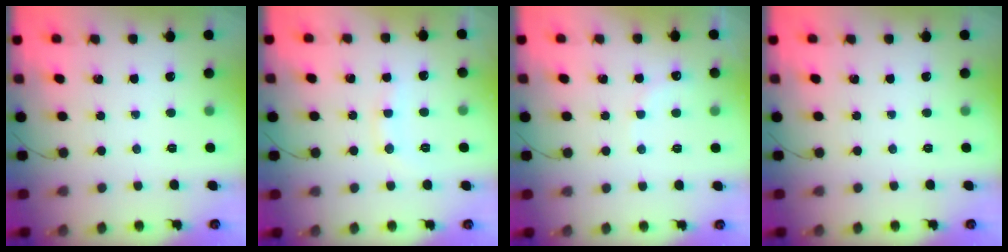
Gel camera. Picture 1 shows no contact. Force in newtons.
{"total": 7.3, "press": 7.2, "slide": 1.3}
{"total": 7.2, "press": 7.0, "slide": 1.3}
{"total": 0.0}